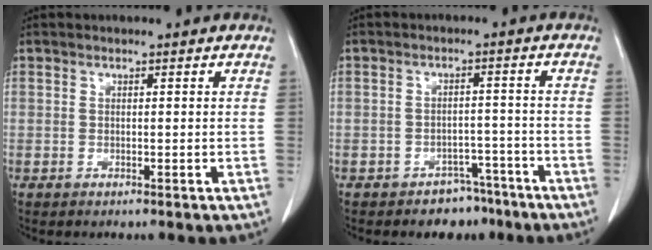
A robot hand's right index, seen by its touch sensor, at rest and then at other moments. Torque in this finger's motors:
{"motor_torque": [-0.10, -0.07, -0.25, -0.08]}